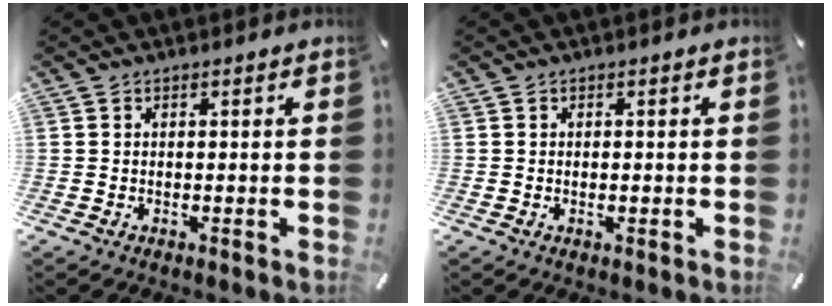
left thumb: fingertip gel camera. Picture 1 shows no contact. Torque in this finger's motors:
{"motor_torque": [0.13, 0.11, -0.01, -0.07, -0.05]}